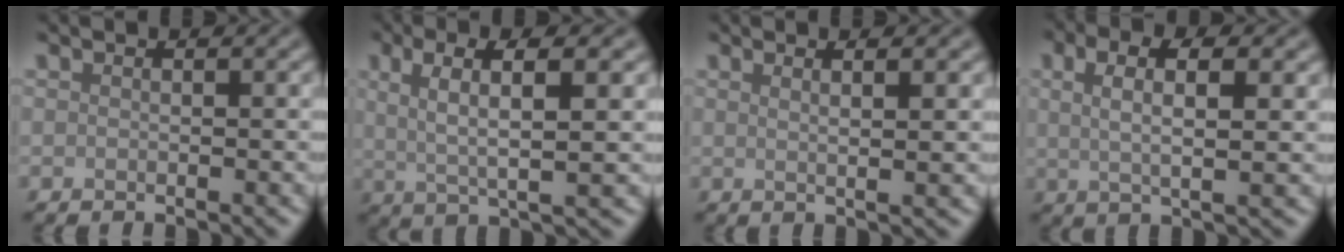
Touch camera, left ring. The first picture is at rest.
{"total": 5.5, "force": [1.5, 1.3, 5.2], "torque": [-0.097, 0.004, 0.027]}
{"total": 3.5, "force": [1.5, 1.2, 2.9], "torque": [-0.024, 0.008, -0.003]}
{"total": 4.7, "force": [1.4, 1.5, 4.2], "torque": [-0.077, 0.002, 0.024]}